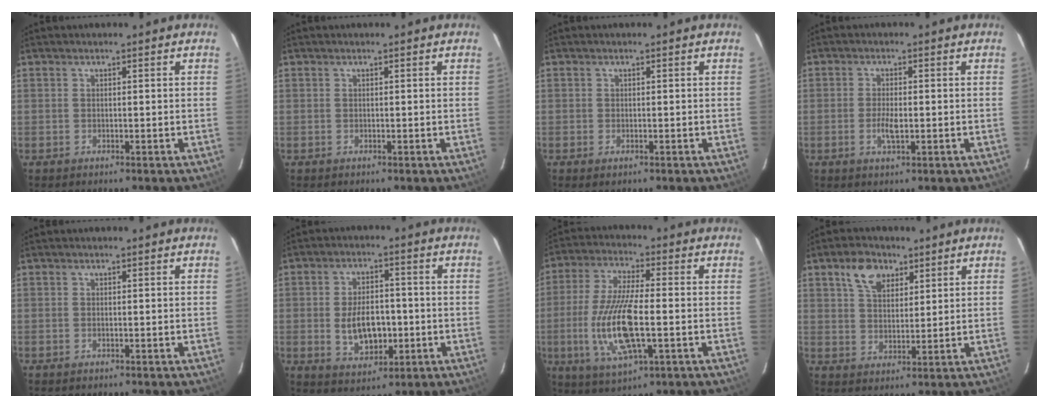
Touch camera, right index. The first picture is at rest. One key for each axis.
{"total": 0.0}
{"total": 1.0, "fx": -0.5, "fy": 0.5, "fz": 0.7, "tx": -0.012, "ty": -0.003, "tz": -0.010}
{"total": 3.3, "fx": -0.7, "fy": 1.1, "fz": 3.0, "tx": -0.060, "ty": -0.002, "tz": -0.012}
{"total": 0.0}
{"total": 9.2, "fx": -1.5, "fy": 5.4, "fz": 7.2, "tx": -0.140, "ty": 0.002, "tz": -0.011}
{"total": 14.7, "fx": -2.8, "fy": 4.1, "fz": 13.8, "tx": -0.284, "ty": -0.011, "tz": -0.050}
{"total": 7.0, "fx": 3.9, "fy": 4.3, "fz": 3.9, "tx": -0.067, "ty": 0.017, "tz": 0.070}